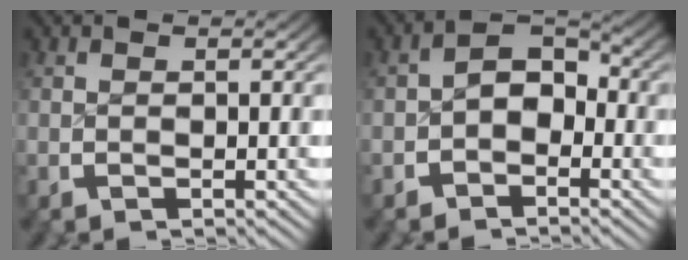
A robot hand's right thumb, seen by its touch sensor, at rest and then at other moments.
{"total": 4.7, "force": [-1.1, 3.3, 3.1], "torque": [-0.049, -0.012, -0.016]}